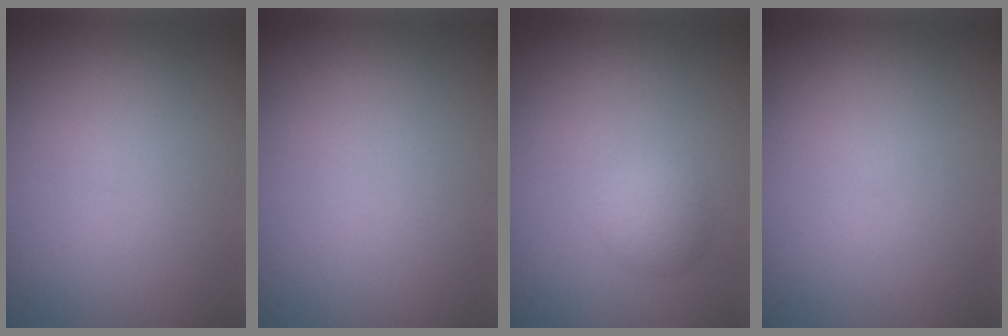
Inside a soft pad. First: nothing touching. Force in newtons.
{"total": 0.0}
{"total": 2.0, "press": 2.0, "slide": 0.1}
{"total": 0.0}